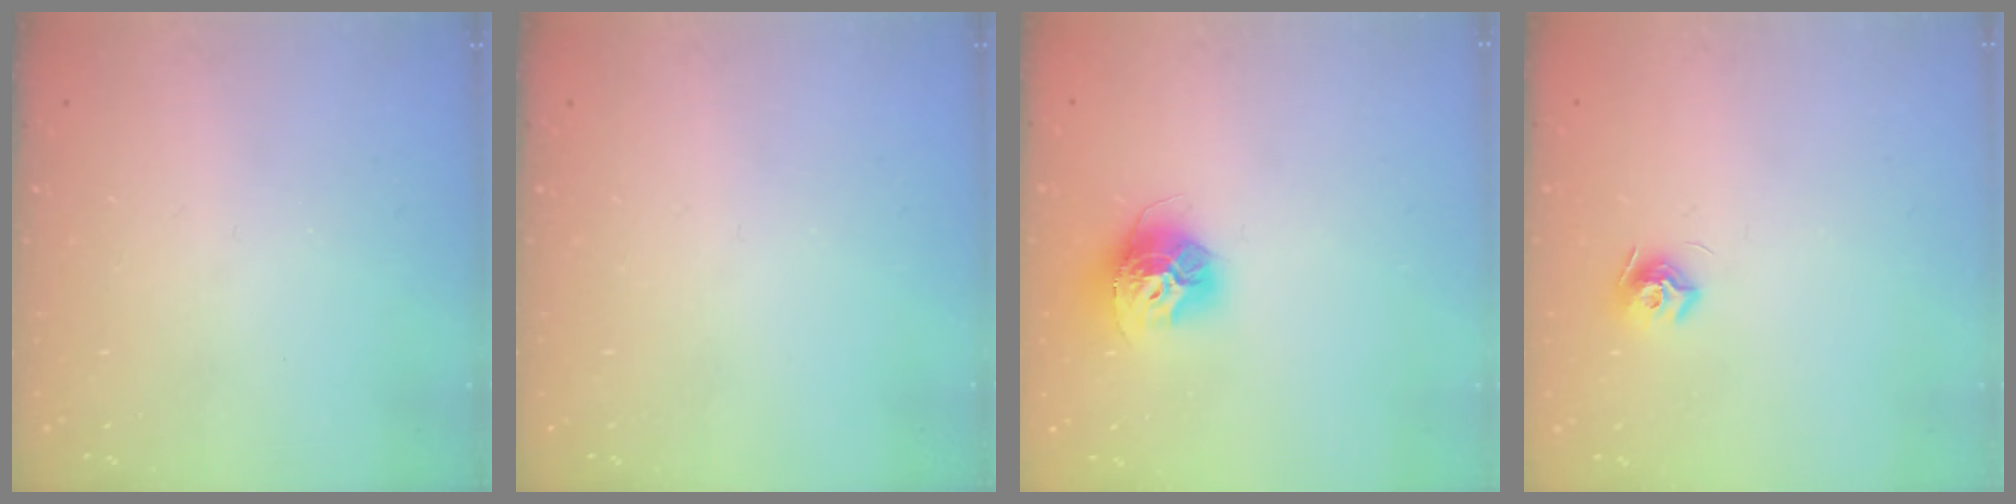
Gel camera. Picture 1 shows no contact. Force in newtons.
{"total": 0.0}
{"total": 12.8, "press": 12.8, "slide": 1.1}
{"total": 7.8, "press": 7.8, "slide": 0.2}